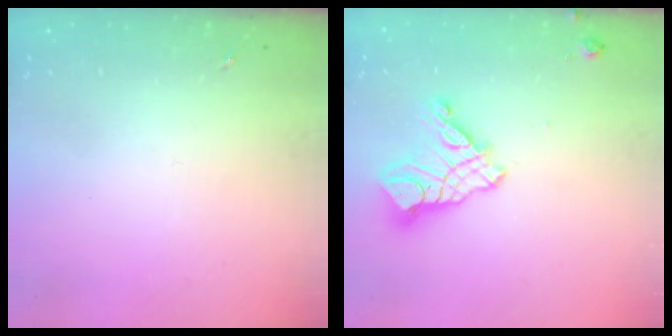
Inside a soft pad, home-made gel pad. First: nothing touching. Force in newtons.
{"total": 13.1, "press": 13.0, "slide": 1.3}